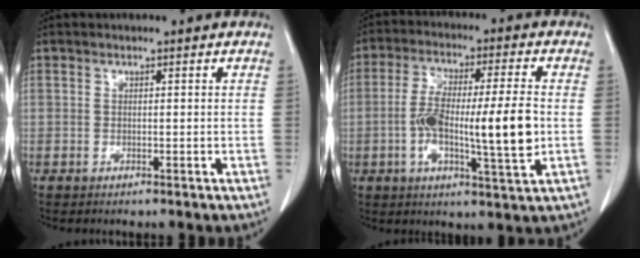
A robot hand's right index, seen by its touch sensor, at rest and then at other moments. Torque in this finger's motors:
{"motor_torque": [0.64, -0.08, 0.45, 0.21]}